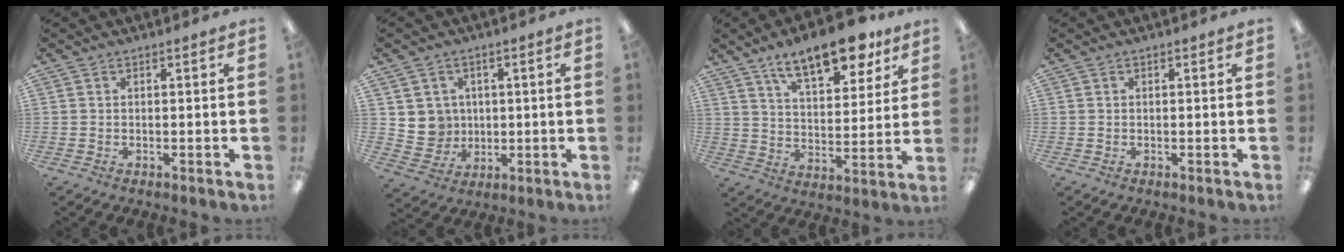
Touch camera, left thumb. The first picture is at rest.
{"total": 6.1, "force": [1.7, 5.9, 0.4], "torque": [-0.016, 0.001, 0.037]}
{"total": 15.3, "force": [11.2, 5.8, 8.6], "torque": [-0.131, -0.055, 0.191]}
{"total": 0.0}